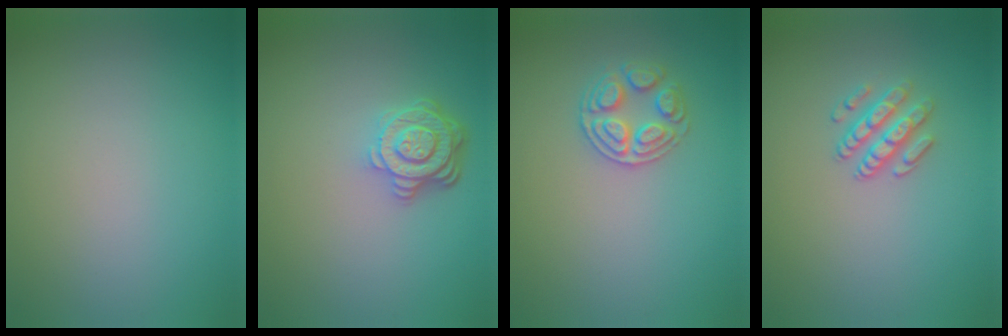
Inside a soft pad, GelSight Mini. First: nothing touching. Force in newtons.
{"total": 4.2, "press": 3.3, "slide": 2.7}
{"total": 2.7, "press": 2.7, "slide": 0.3}
{"total": 2.5, "press": 2.3, "slide": 0.9}